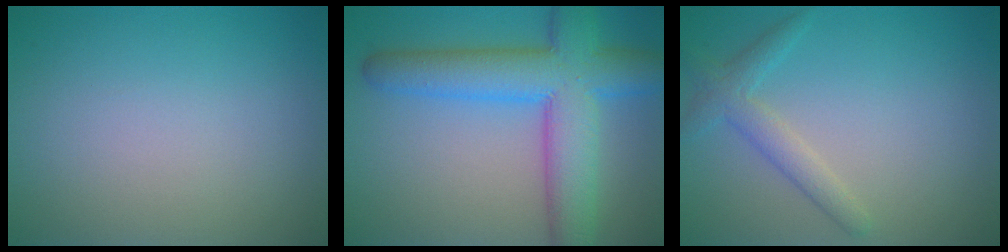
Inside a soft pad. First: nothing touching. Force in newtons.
{"total": 9.2, "press": 9.2, "slide": 0.2}
{"total": 2.4, "press": 2.4, "slide": 0.2}